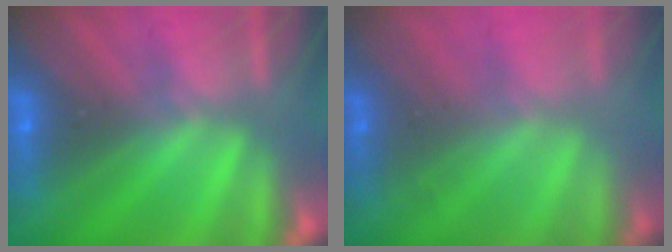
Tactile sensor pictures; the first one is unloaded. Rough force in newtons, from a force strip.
{"total": 1.7}